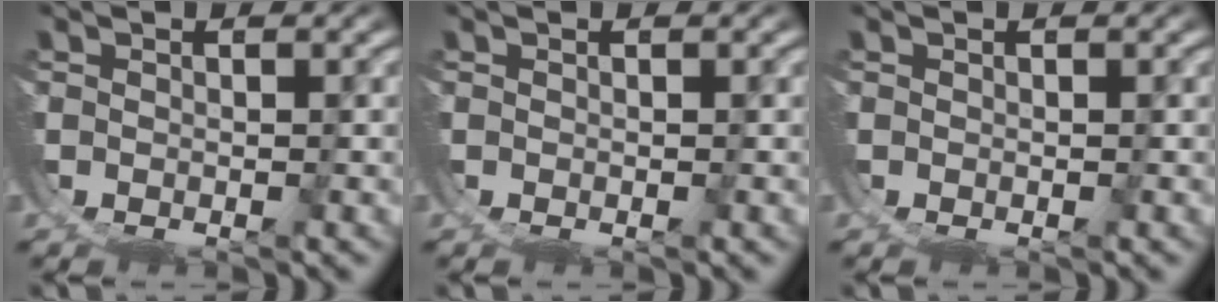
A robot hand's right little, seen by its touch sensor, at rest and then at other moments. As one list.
[{"total": 0.0}, {"total": 0.0}]